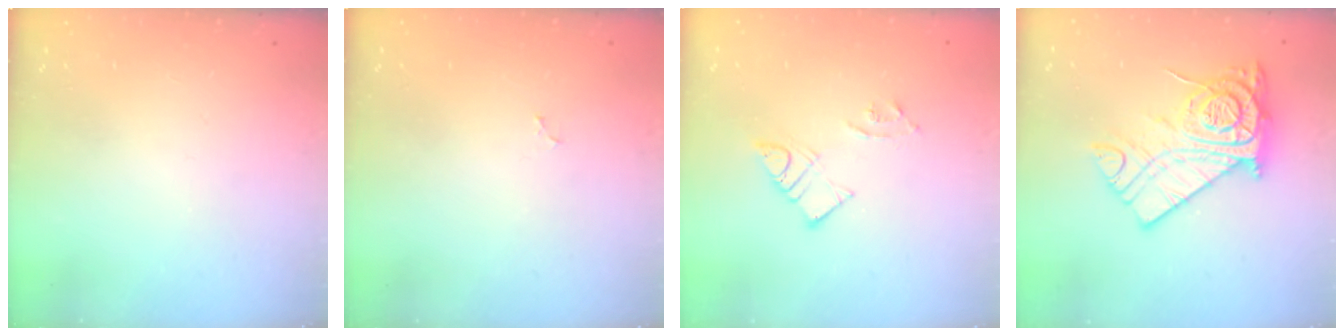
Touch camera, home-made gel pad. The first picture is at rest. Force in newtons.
{"total": 2.3, "press": 2.3, "slide": 0.2}
{"total": 7.1, "press": 7.1, "slide": 0.6}
{"total": 16.3, "press": 16.3, "slide": 1.3}